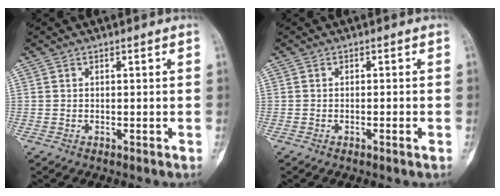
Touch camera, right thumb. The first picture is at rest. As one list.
[{"total": 1.2, "force": [-0.5, 0.1, 1.1], "torque": [-0.024, 0.002, -0.007]}]